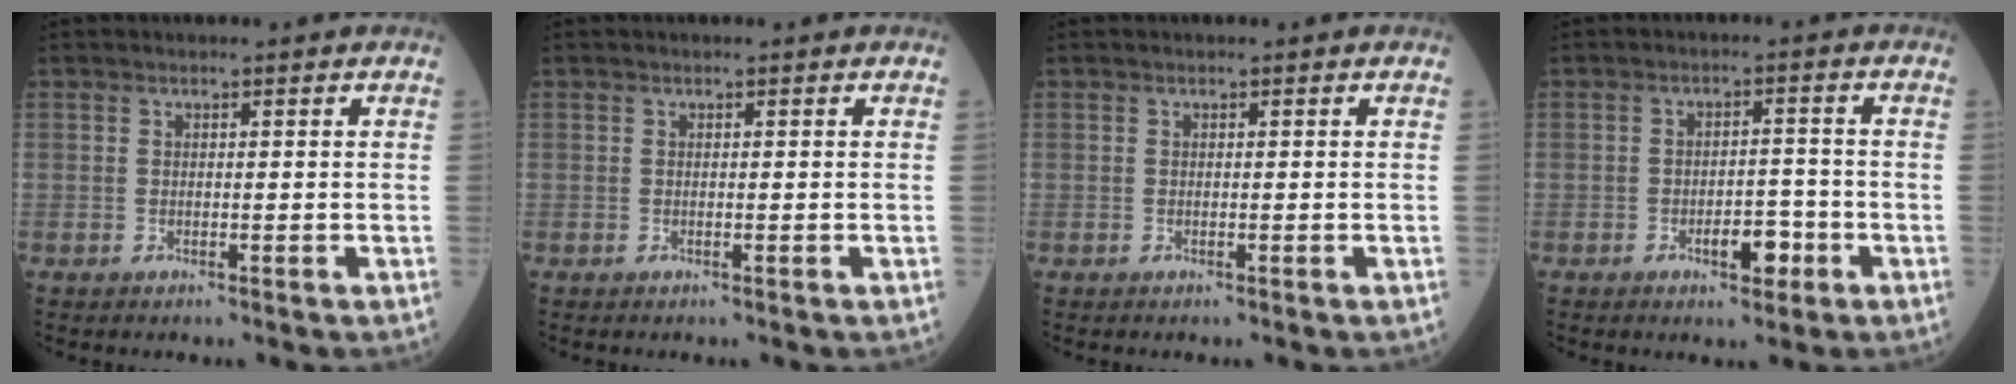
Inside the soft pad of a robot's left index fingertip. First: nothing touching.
{"total": 0.0}
{"total": 0.0}
{"total": 4.5, "force": [-2.2, 2.0, 3.3], "torque": [-0.049, 0.004, -0.029]}